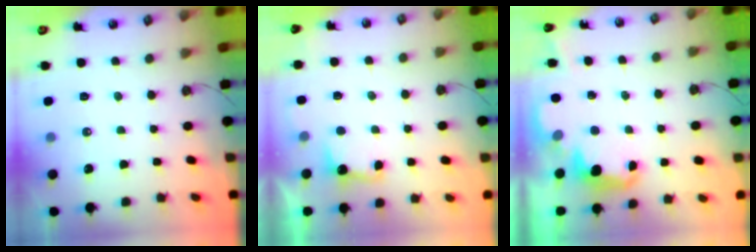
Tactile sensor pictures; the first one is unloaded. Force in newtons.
{"total": 3.3, "press": 3.1, "slide": 1.0}
{"total": 3.4, "press": 3.3, "slide": 0.8}